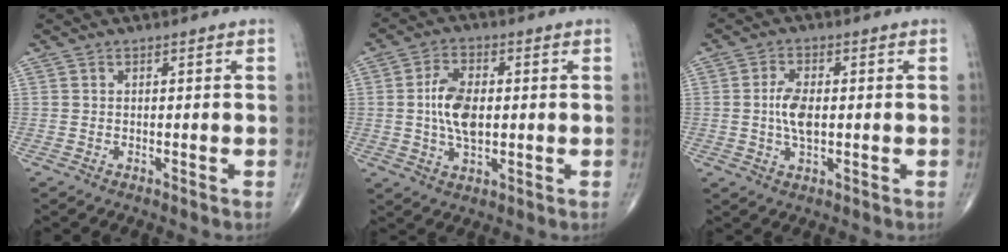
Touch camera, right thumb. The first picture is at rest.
{"total": 8.5, "force": [0.2, 4.7, 7.1], "torque": [-0.132, 0.002, 0.003]}
{"total": 5.6, "force": [0.0, 2.8, 4.8], "torque": [-0.097, 0.000, -0.003]}